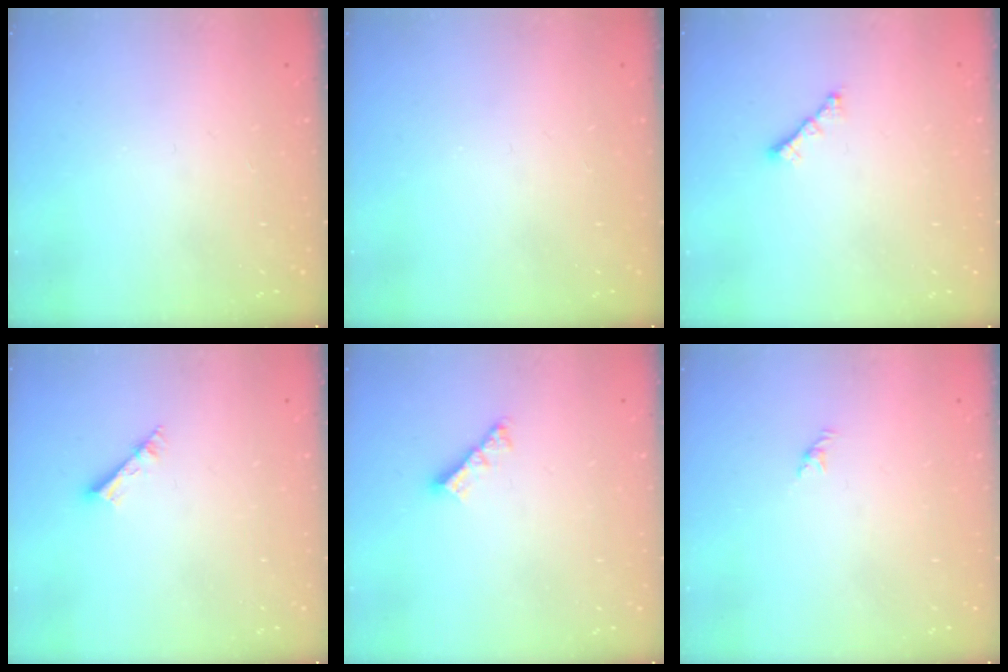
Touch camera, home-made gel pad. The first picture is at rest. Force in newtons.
{"total": 0.0}
{"total": 1.5, "press": 1.4, "slide": 0.5}
{"total": 3.0, "press": 3.0, "slide": 0.4}
{"total": 4.2, "press": 4.2, "slide": 0.3}
{"total": 1.1, "press": 1.0, "slide": 0.5}